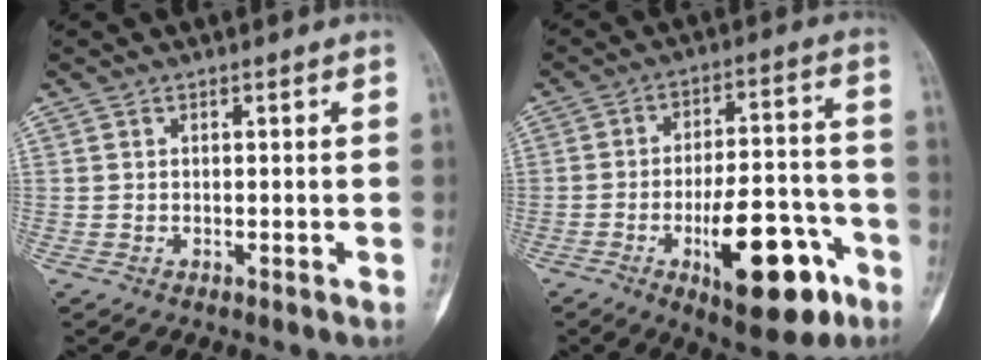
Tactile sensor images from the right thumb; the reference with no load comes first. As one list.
[{"total": 18.4, "force": [-8.0, 7.4, 14.8], "torque": [-0.199, 0.041, -0.110]}]